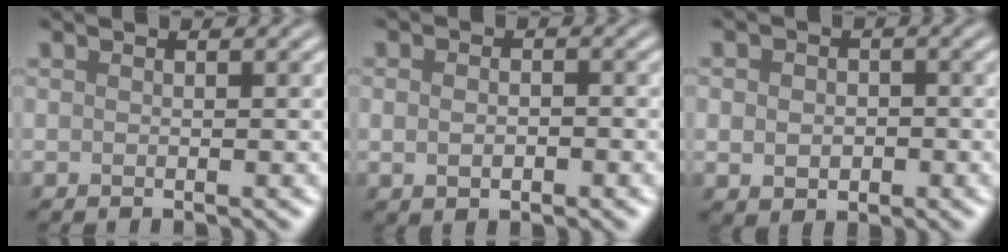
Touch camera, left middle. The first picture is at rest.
{"total": 2.2, "force": [-0.2, 1.5, 1.6], "torque": [-0.021, 0.004, -0.002]}
{"total": 2.9, "force": [-0.3, 2.4, 1.7], "torque": [-0.014, -0.005, -0.008]}